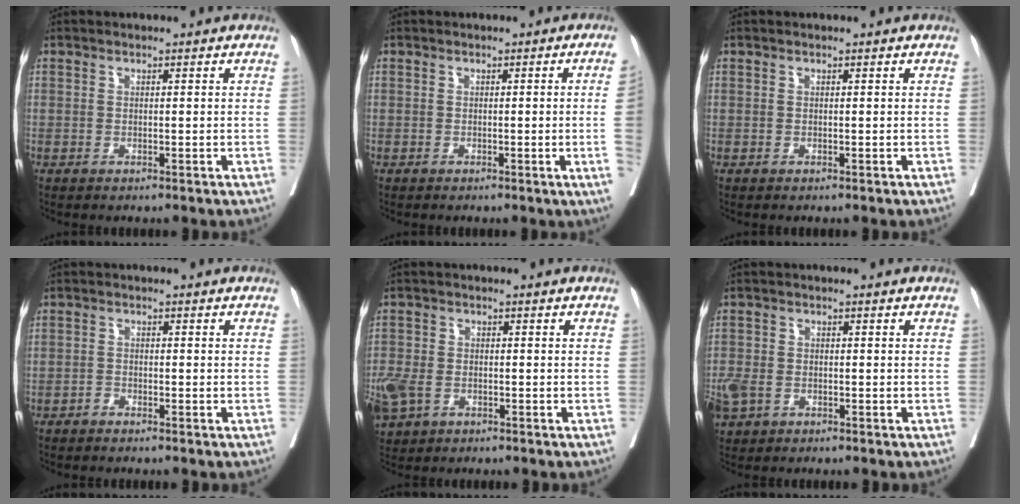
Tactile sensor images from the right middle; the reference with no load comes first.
{"total": 4.4, "force": [-0.5, -1.8, 3.9], "torque": [-0.053, -0.011, -0.004]}
{"total": 0.0}
{"total": 0.8, "force": [-0.7, 0.3, 0.1], "torque": [-0.002, 0.001, -0.014]}
{"total": 9.7, "force": [-4.3, 6.8, 5.4], "torque": [-0.160, -0.008, -0.074]}
{"total": 5.7, "force": [-2.7, 4.0, 3.0], "torque": [-0.086, -0.003, -0.047]}